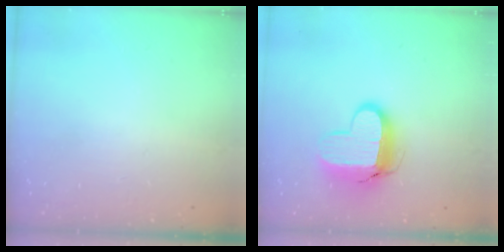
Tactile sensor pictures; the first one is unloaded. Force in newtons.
{"total": 12.6, "press": 12.6, "slide": 1.0}